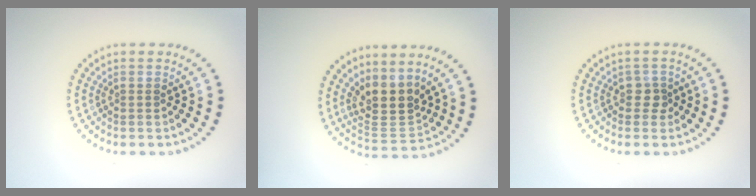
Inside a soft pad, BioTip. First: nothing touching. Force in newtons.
{"total": 3.8, "press": 3.2, "slide": 2.1}
{"total": 1.3, "press": 1.0, "slide": 0.7}